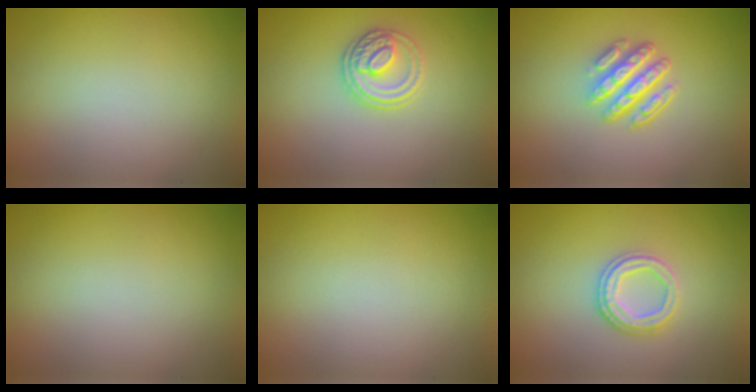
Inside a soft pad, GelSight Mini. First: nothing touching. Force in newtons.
{"total": 2.7, "press": 2.6, "slide": 0.7}
{"total": 4.8, "press": 3.5, "slide": 3.3}
{"total": 0.0}
{"total": 0.0}
{"total": 2.5, "press": 2.4, "slide": 0.6}